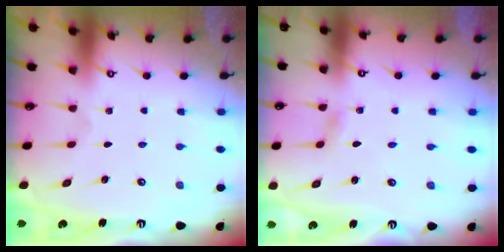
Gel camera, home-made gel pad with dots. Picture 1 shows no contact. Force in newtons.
{"total": 2.1, "press": 2.1, "slide": 0.2}